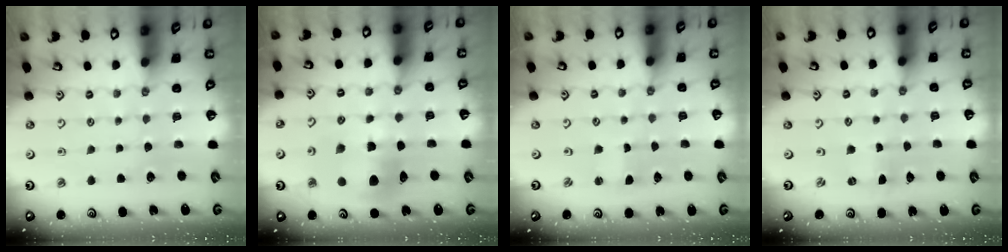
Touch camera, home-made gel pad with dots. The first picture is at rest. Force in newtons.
{"total": 10.3, "press": 10.2, "slide": 1.4}
{"total": 1.4, "press": 1.4, "slide": 0.0}
{"total": 0.0}